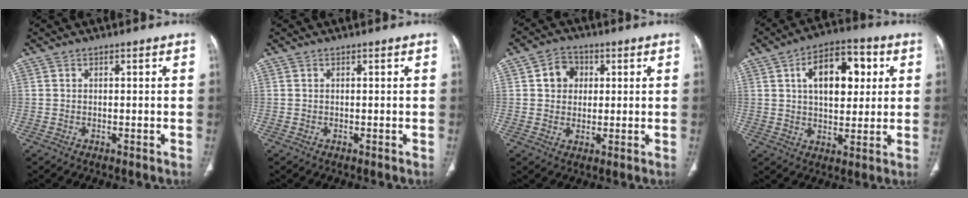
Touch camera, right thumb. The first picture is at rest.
{"total": 0.0}
{"total": 6.3, "force": [1.5, 5.4, 3.1], "torque": [-0.020, -0.001, 0.021]}
{"total": 14.4, "force": [4.0, 8.1, 11.3], "torque": [-0.141, 0.008, 0.060]}